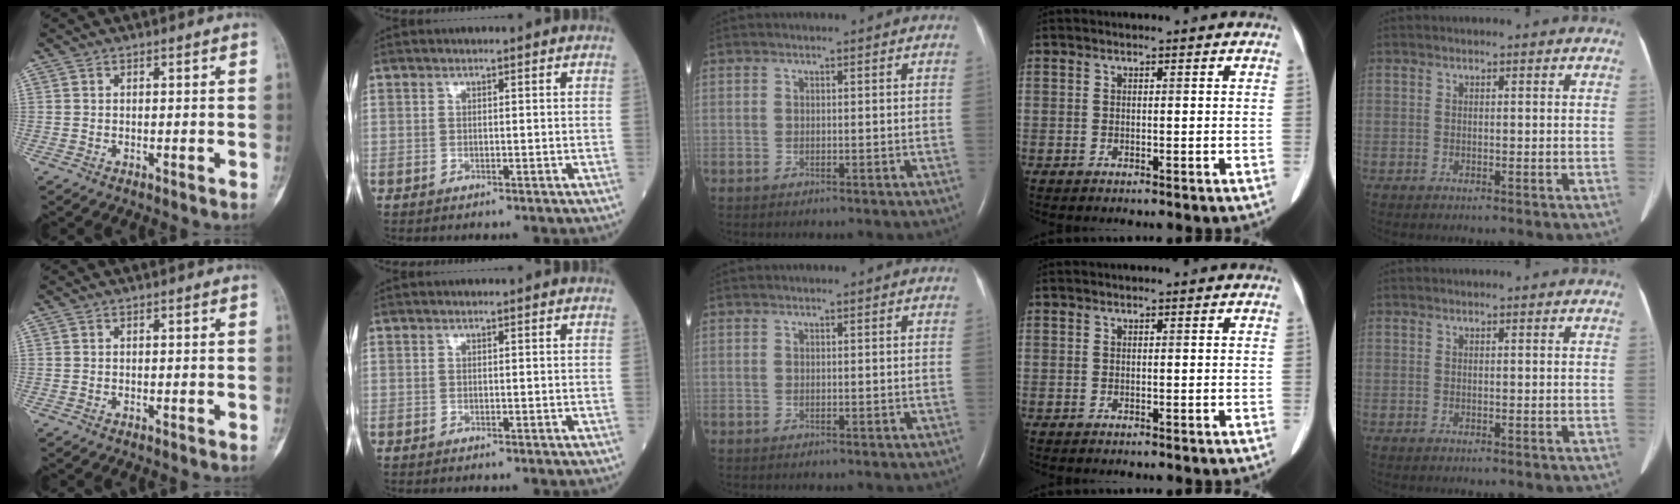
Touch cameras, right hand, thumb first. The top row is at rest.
{}